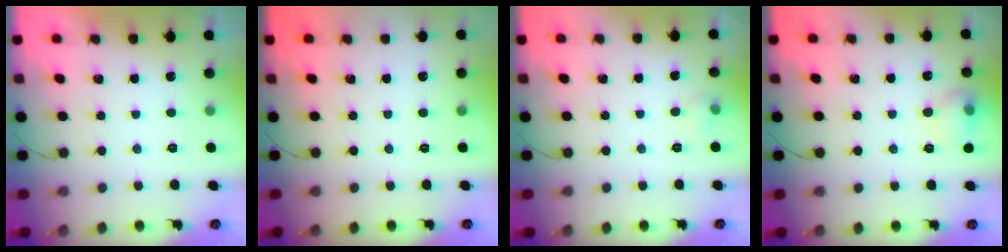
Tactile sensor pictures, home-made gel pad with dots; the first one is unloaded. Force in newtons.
{"total": 0.0}
{"total": 3.9, "press": 3.5, "slide": 1.7}
{"total": 8.5, "press": 8.4, "slide": 1.4}